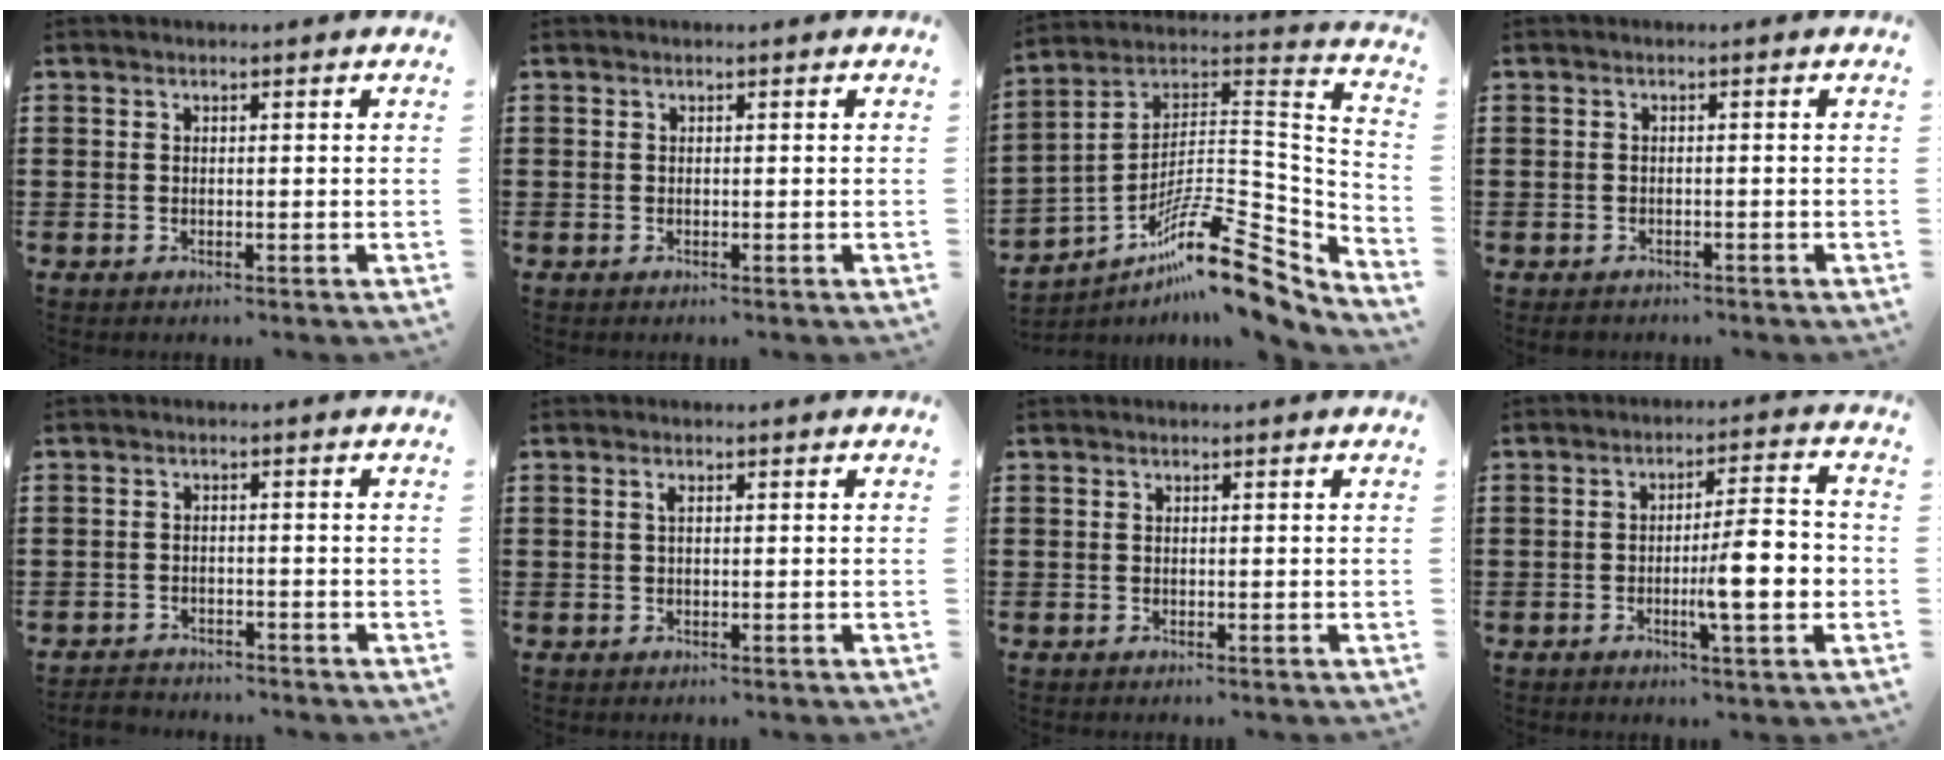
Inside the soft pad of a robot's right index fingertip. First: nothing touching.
{"total": 0.0}
{"total": 15.4, "force": [-10.4, 4.7, 10.4], "torque": [-0.156, 0.024, -0.186]}
{"total": 1.2, "force": [-1.2, 0.3, 0.0], "torque": [-0.003, 0.002, -0.025]}
{"total": 2.2, "force": [-2.2, 0.3, -0.2], "torque": [-0.003, 0.001, -0.049]}
{"total": 1.0, "force": [0.2, 0.4, 0.9], "torque": [-0.020, 0.002, 0.003]}
{"total": 0.0}
{"total": 8.5, "force": [-1.8, 1.5, 8.2], "torque": [-0.117, -0.004, -0.035]}